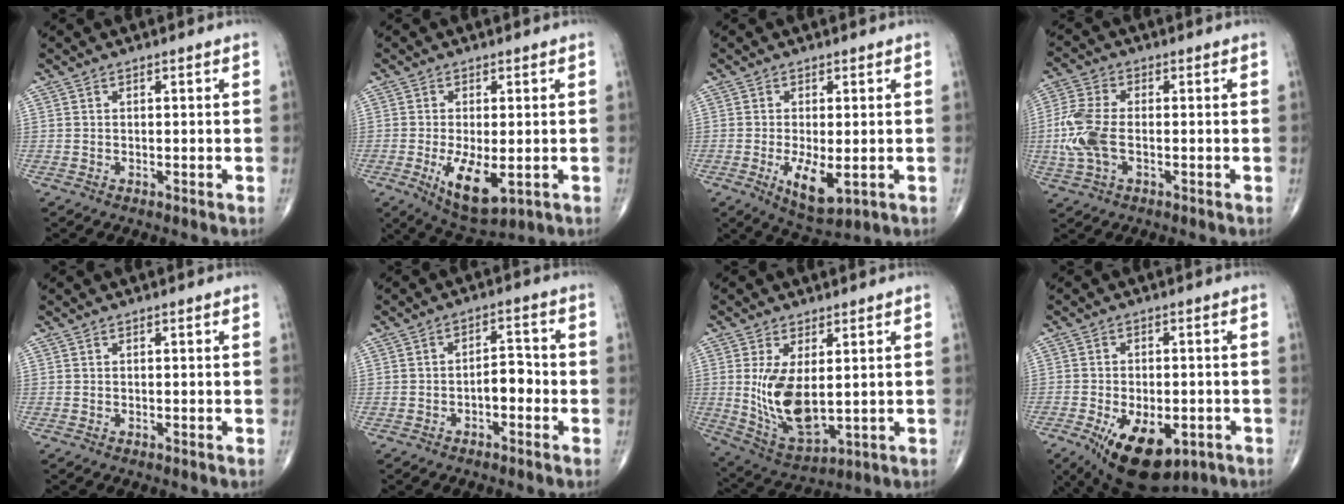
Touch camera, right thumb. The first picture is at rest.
{"total": 8.5, "force": [-2.1, 3.5, 7.5], "torque": [-0.127, -0.021, -0.024]}
{"total": 6.8, "force": [-1.6, 2.6, 6.1], "torque": [-0.105, -0.019, -0.017]}
{"total": 9.1, "force": [-1.3, 5.0, 7.5], "torque": [-0.187, 0.010, -0.030]}
{"total": 0.0}
{"total": 4.2, "force": [-1.6, 2.2, 3.2], "torque": [-0.032, 0.021, -0.030]}
{"total": 11.9, "force": [0.9, 5.8, 10.3], "torque": [-0.189, -0.022, 0.037]}
{"total": 13.6, "force": [-6.2, 6.9, 9.9], "torque": [-0.157, 0.002, -0.080]}